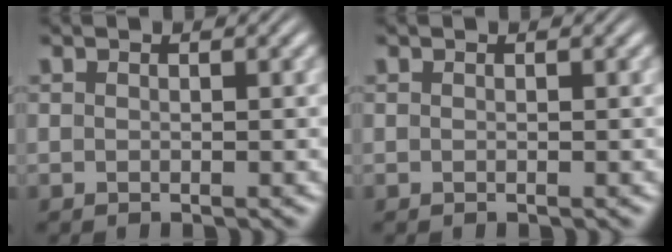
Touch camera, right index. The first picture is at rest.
{"total": 0.0}